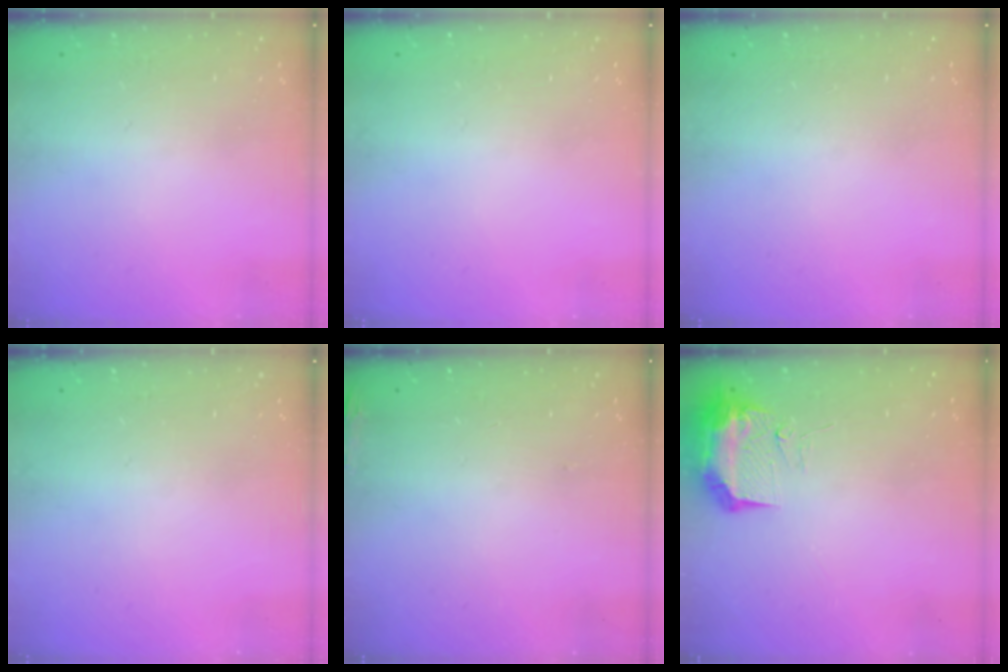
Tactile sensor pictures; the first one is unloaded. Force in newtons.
{"total": 0.0}
{"total": 0.0}
{"total": 0.0}
{"total": 6.3, "press": 5.9, "slide": 2.1}
{"total": 9.5, "press": 9.4, "slide": 1.4}